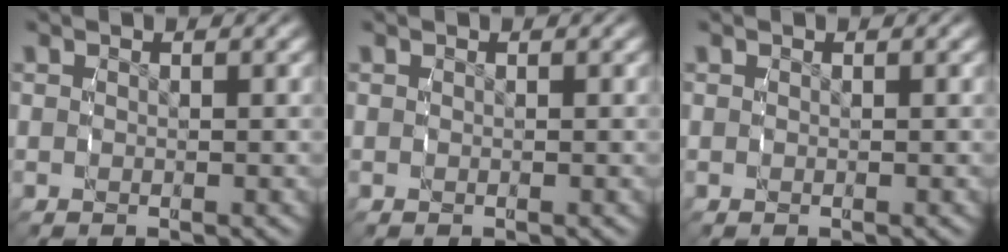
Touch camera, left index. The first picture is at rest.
{"total": 0.0}
{"total": 0.0}